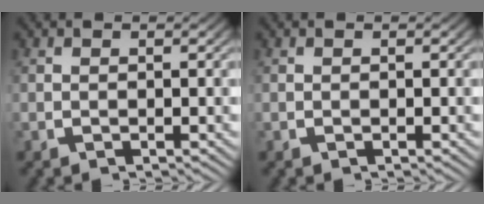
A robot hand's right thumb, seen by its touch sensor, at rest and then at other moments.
{"total": 0.0}